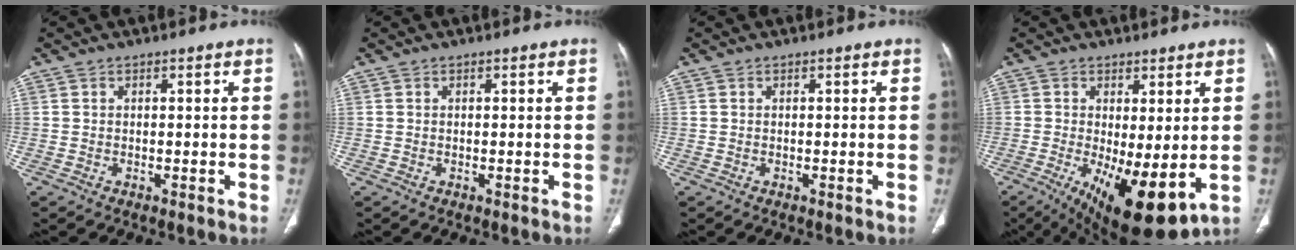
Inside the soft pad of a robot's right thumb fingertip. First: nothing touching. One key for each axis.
{"total": 0.0}
{"total": 0.0}
{"total": 13.7, "fx": -2.7, "fy": 5.0, "fz": 12.5, "tx": -0.200, "ty": -0.026, "tz": -0.023}